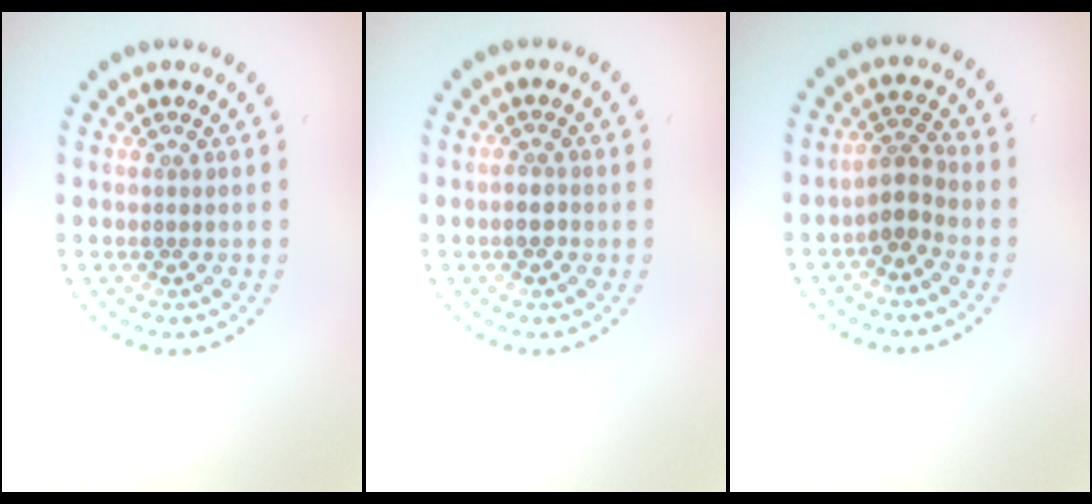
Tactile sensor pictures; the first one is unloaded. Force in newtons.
{"total": 1.2, "press": 1.1, "slide": 0.5}
{"total": 2.2, "press": 1.8, "slide": 1.3}